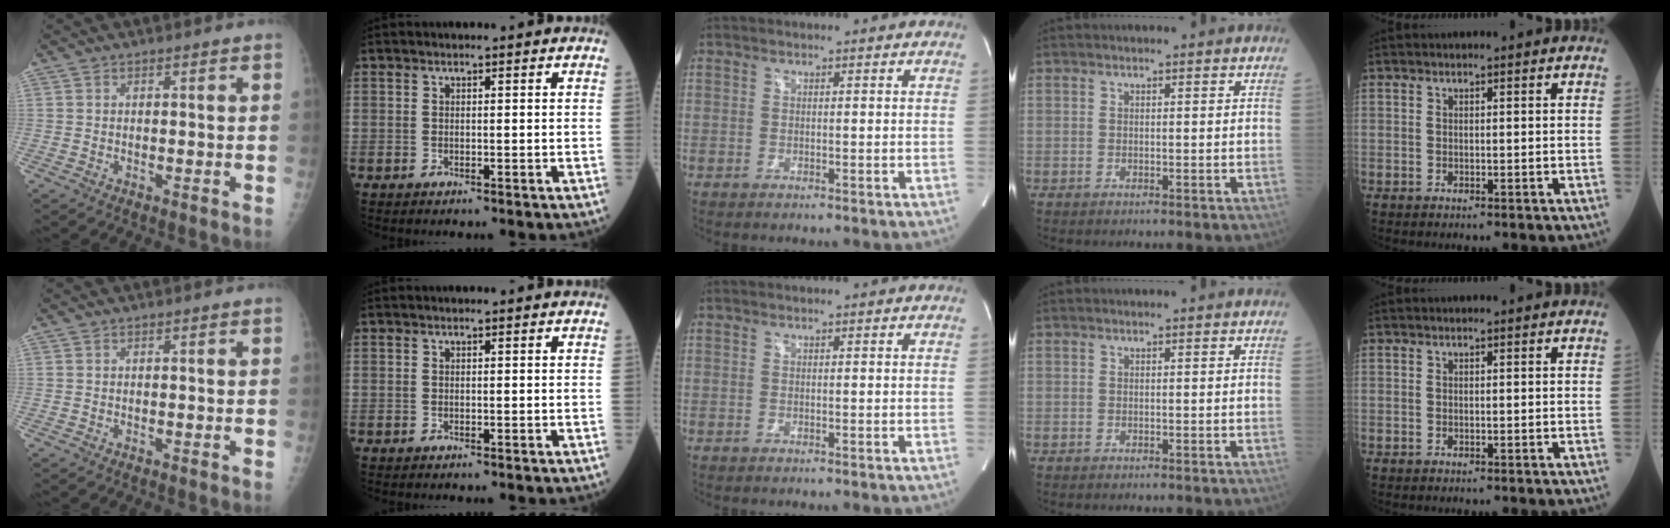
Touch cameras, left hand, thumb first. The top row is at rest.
{}